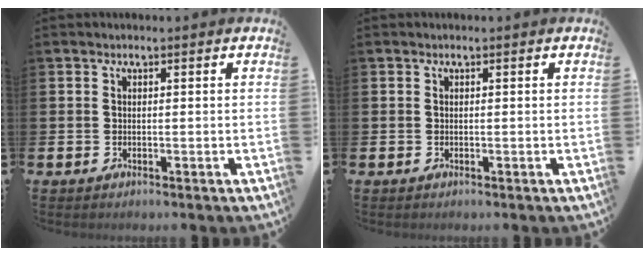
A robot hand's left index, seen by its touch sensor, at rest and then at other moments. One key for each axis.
{"total": 0.0}